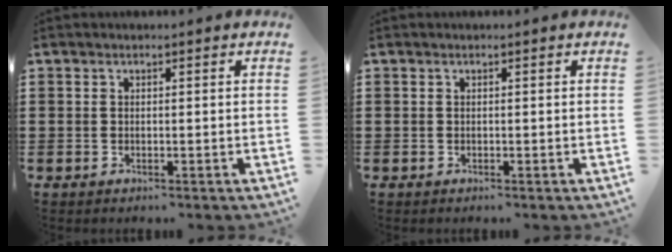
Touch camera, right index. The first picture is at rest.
{"total": 0.0}